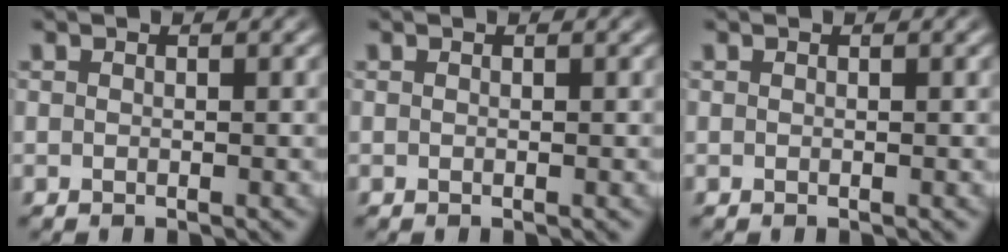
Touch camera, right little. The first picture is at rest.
{"total": 0.0}
{"total": 0.0}